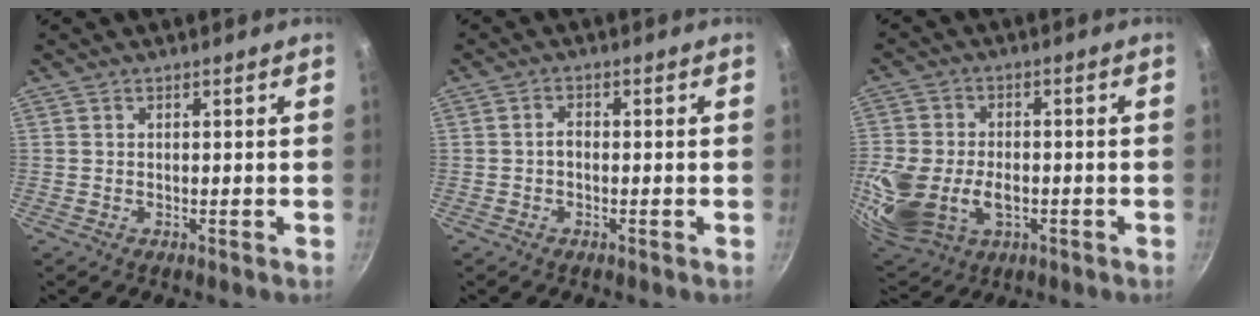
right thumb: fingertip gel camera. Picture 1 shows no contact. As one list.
[{"total": 1.6, "force": [-0.4, 1.0, 1.2], "torque": [-0.015, 0.012, -0.009]}, {"total": 16.7, "force": [-3.1, 11.6, 11.6], "torque": [-0.247, 0.005, -0.043]}]